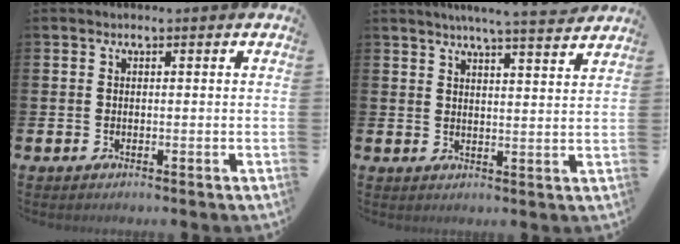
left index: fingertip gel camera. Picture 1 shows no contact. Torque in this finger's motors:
{"motor_torque": [0.94, -1.20, 0.33, 0.04]}